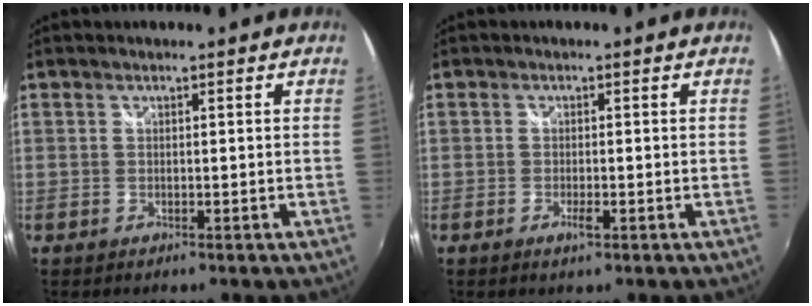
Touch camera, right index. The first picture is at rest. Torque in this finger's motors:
{"motor_torque": [-0.04, 0.11, 0.03, 0.02]}